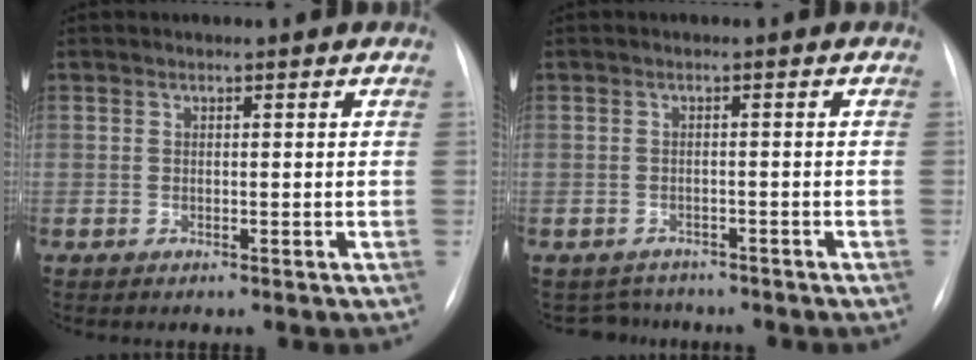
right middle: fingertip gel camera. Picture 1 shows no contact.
{"total": 3.4, "force": [-3.0, 1.4, -0.6], "torque": [0.006, 0.003, -0.045]}